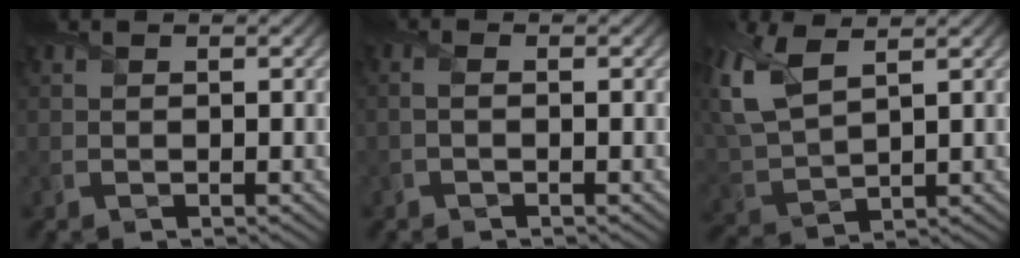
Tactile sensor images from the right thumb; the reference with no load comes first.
{"total": 1.0, "force": [-0.4, 0.2, 0.9], "torque": [-0.020, 0.001, -0.011]}
{"total": 8.9, "force": [4.4, 4.0, 6.6], "torque": [-0.189, 0.008, 0.091]}